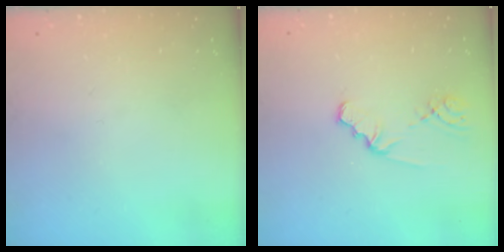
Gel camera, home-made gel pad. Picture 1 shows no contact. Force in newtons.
{"total": 1.9, "press": 1.9, "slide": 0.3}